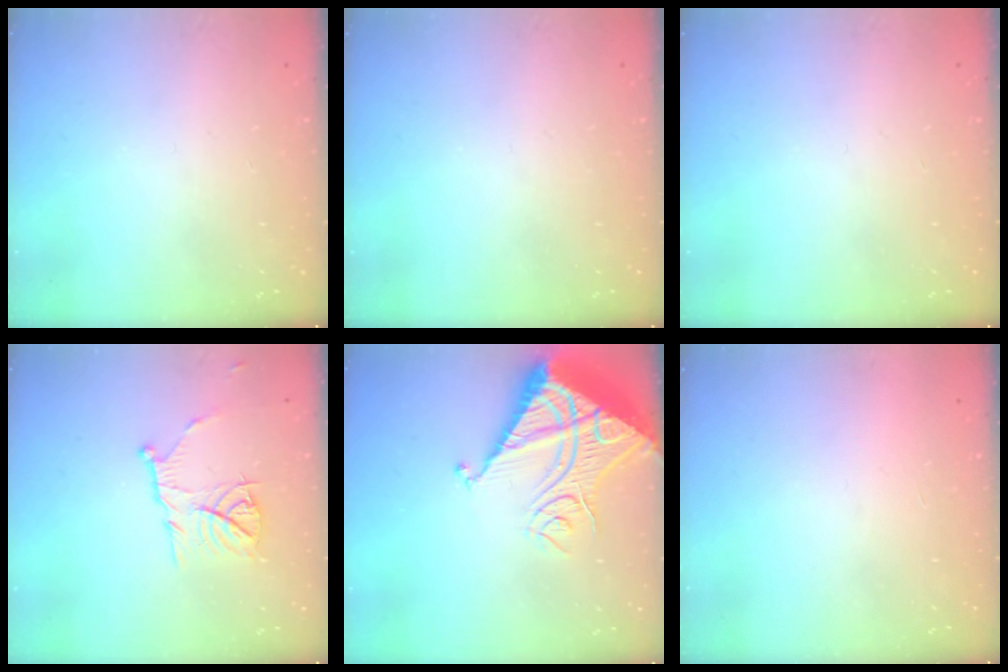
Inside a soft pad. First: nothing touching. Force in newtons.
{"total": 0.0}
{"total": 0.0}
{"total": 10.3, "press": 10.3, "slide": 0.6}
{"total": 17.4, "press": 17.3, "slide": 2.1}
{"total": 1.5, "press": 1.5, "slide": 0.1}